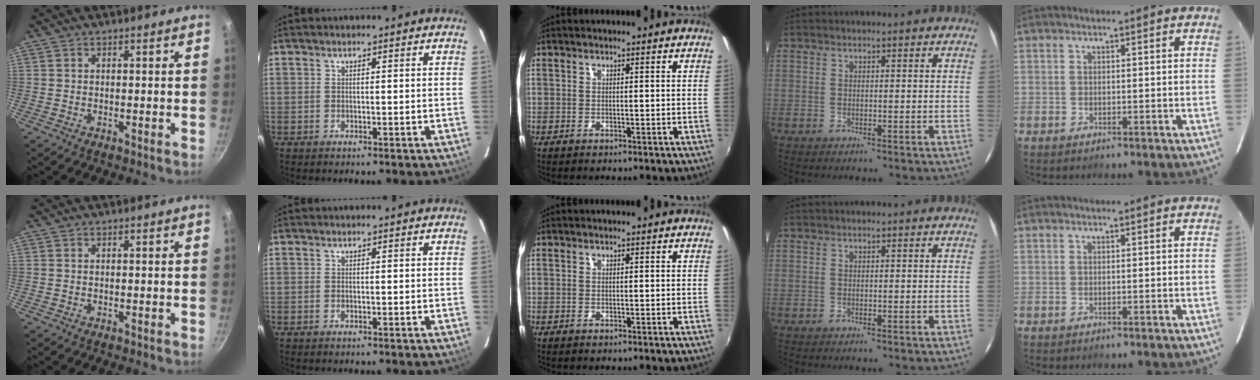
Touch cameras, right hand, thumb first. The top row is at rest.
{}